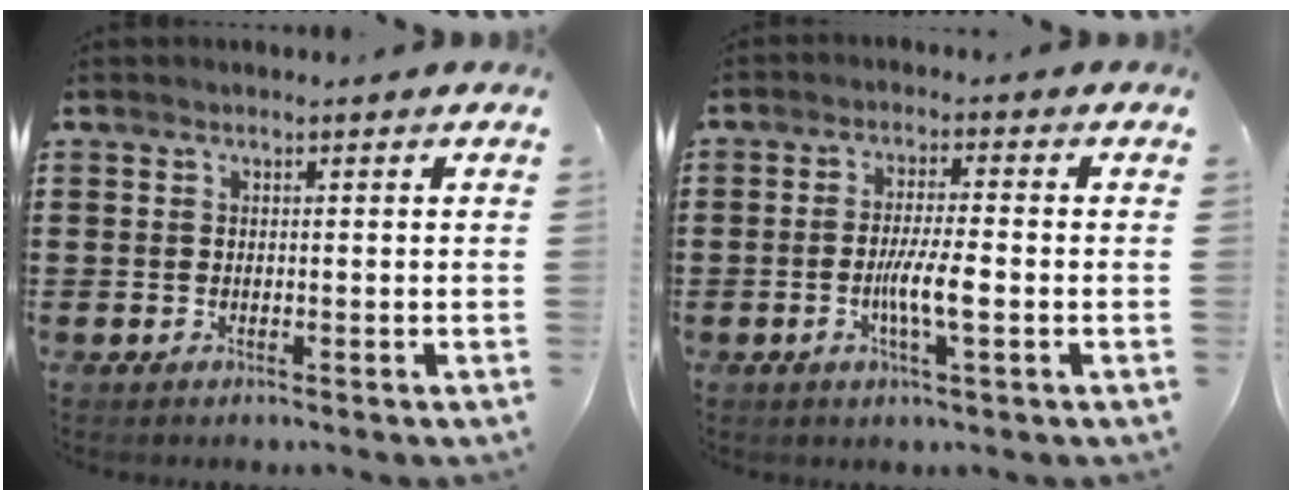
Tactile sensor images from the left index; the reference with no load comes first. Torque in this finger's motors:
{"motor_torque": [0.35, 0.05, 0.46, 0.10]}